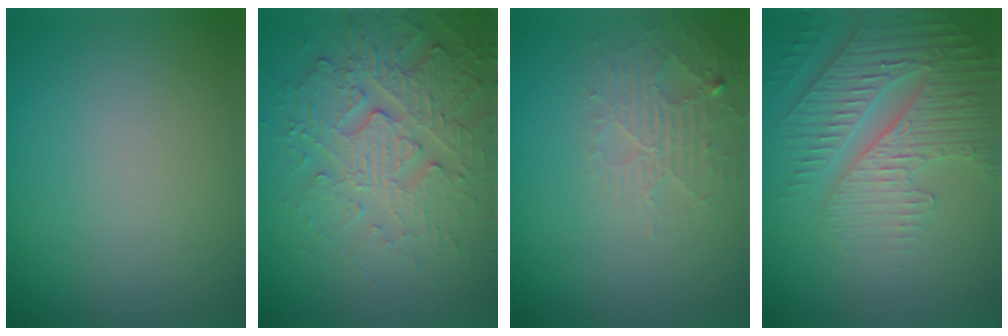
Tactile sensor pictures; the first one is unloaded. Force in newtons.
{"total": 4.4, "press": 4.4, "slide": 0.5}
{"total": 2.6, "press": 2.6, "slide": 0.4}
{"total": 4.8, "press": 4.3, "slide": 2.0}